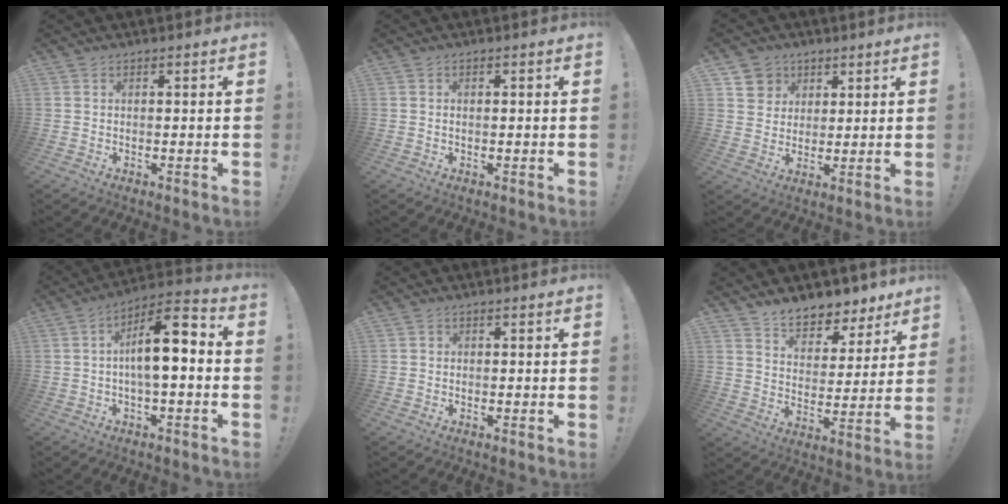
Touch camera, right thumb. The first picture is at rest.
{"total": 0.8, "force": [-0.1, 0.3, 0.7], "torque": [-0.016, 0.003, -0.002]}
{"total": 7.7, "force": [3.7, 6.6, 0.9], "torque": [-0.011, -0.030, 0.074]}
{"total": 11.9, "force": [0.0, 3.9, 11.3], "torque": [-0.179, -0.001, -0.006]}
{"total": 0.8, "force": [0.1, 0.8, 0.2], "torque": [-0.001, 0.002, 0.001]}
{"total": 8.1, "force": [7.1, 3.6, 1.5], "torque": [-0.022, -0.068, 0.133]}